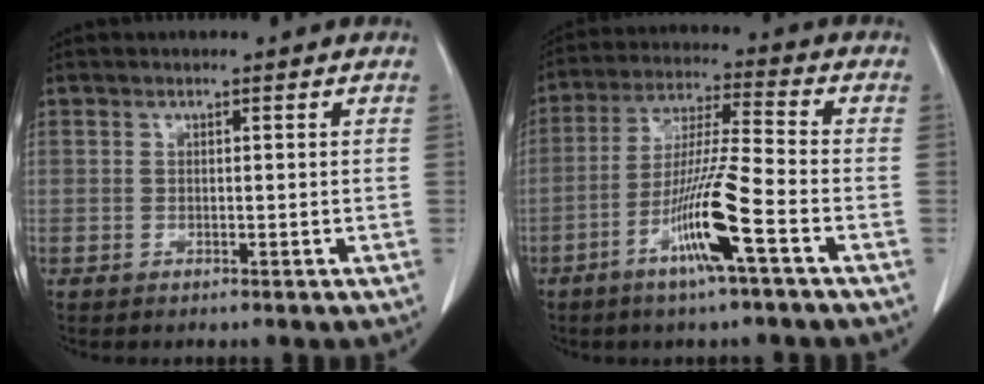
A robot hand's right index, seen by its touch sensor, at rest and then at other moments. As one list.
[{"total": 11.5, "force": [-5.2, -0.6, 10.2], "torque": [-0.199, -0.010, -0.102]}]